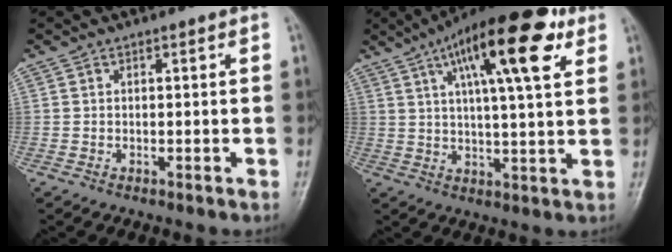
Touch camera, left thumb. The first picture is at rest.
{"total": 18.4, "force": [8.5, 5.1, 15.5], "torque": [-0.224, -0.008, 0.129]}